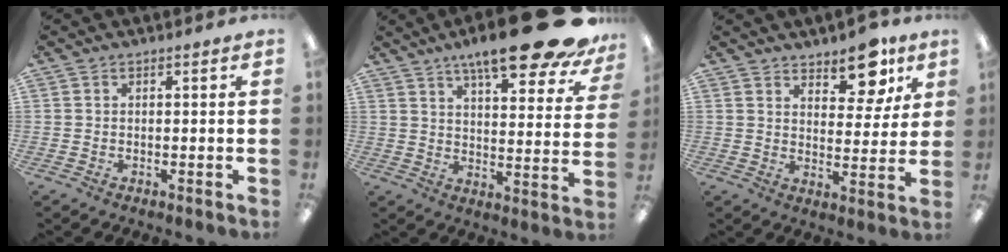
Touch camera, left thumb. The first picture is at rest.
{"total": 18.4, "force": [14.1, 3.8, 11.3], "torque": [-0.164, -0.091, 0.227]}
{"total": 7.9, "force": [5.8, 3.7, 3.9], "torque": [-0.029, -0.035, 0.095]}